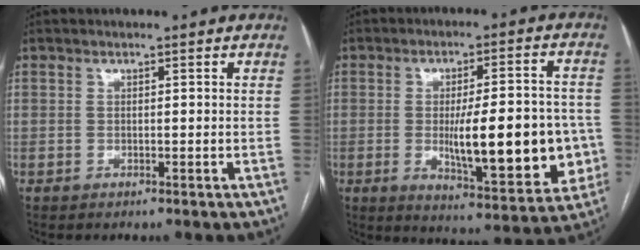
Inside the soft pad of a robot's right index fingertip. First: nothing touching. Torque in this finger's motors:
{"motor_torque": [2.14, 0.00, 0.75, 0.21]}